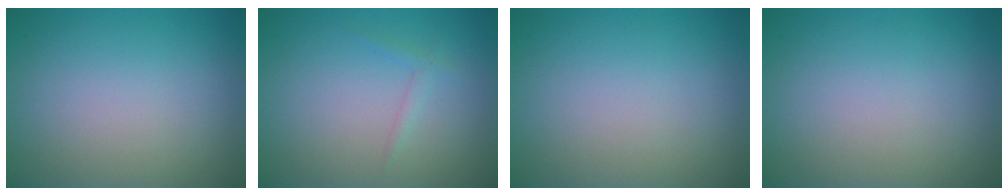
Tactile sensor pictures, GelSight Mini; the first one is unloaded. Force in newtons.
{"total": 0.9, "press": 0.9, "slide": 0.1}
{"total": 0.0}
{"total": 0.0}